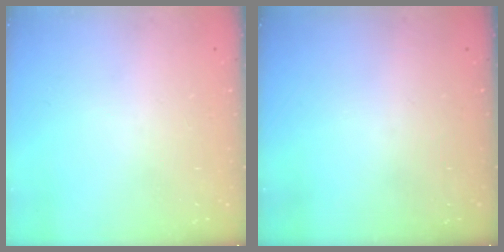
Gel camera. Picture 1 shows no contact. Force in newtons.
{"total": 0.0}